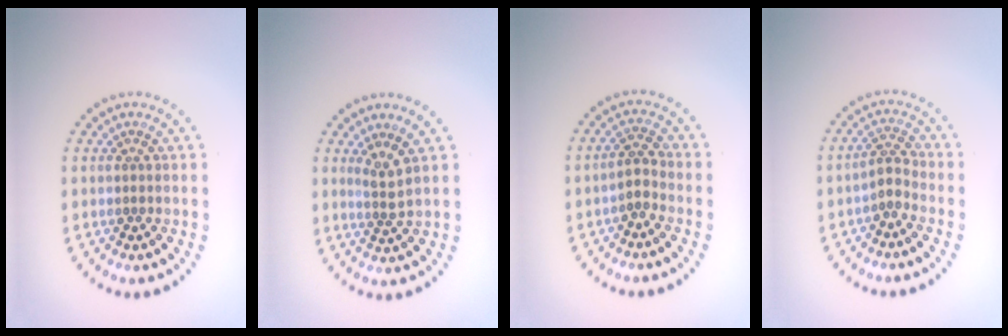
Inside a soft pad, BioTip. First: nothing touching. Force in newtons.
{"total": 1.8, "press": 1.1, "slide": 1.4}
{"total": 1.7, "press": 1.3, "slide": 1.1}
{"total": 1.8, "press": 1.2, "slide": 1.3}